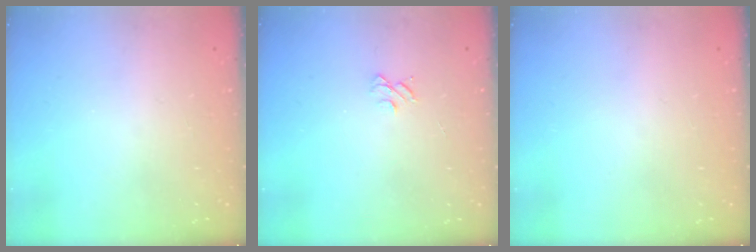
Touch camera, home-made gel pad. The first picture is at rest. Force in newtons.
{"total": 4.0, "press": 4.0, "slide": 0.3}
{"total": 0.0}